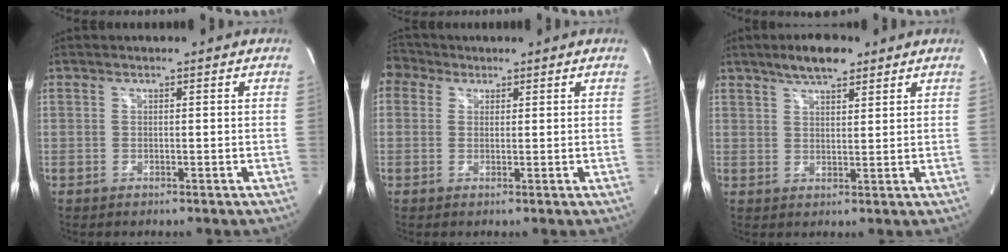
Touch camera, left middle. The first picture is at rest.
{"total": 4.0, "force": [2.3, 3.1, 1.0], "torque": [-0.026, 0.027, 0.045]}
{"total": 6.4, "force": [4.7, 1.9, 4.0], "torque": [-0.072, 0.009, 0.079]}